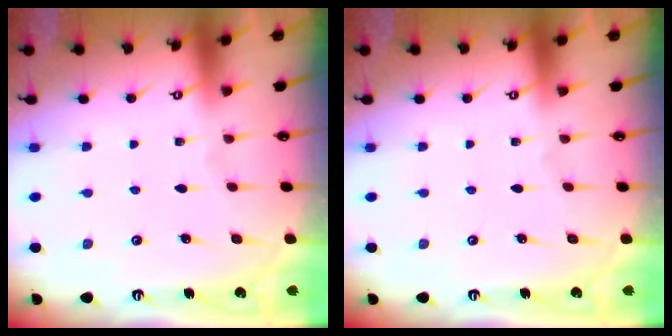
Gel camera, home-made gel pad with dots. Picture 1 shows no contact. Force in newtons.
{"total": 0.0}